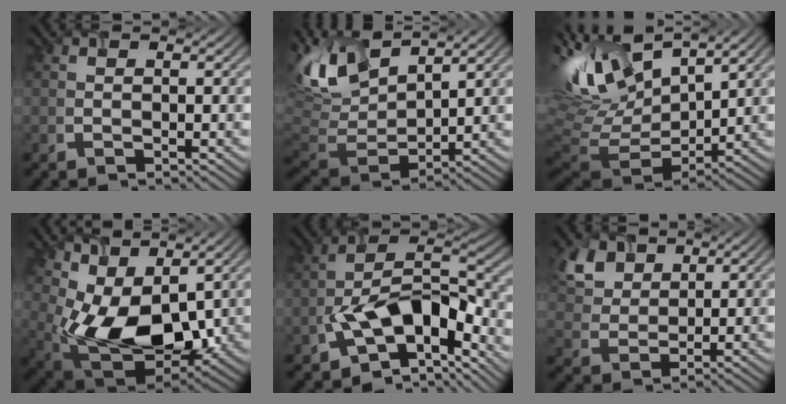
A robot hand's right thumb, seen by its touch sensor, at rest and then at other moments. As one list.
[{"total": 10.6, "force": [6.1, 4.5, 7.4], "torque": [-0.179, 0.008, 0.116]}, {"total": 14.2, "force": [5.0, 7.1, 11.2], "torque": [-0.248, -0.008, 0.114]}, {"total": 13.1, "force": [2.8, 7.5, 10.4], "torque": [-0.215, -0.025, 0.063]}, {"total": 12.3, "force": [-6.4, 5.6, 8.9], "torque": [-0.135, -0.005, -0.128]}, {"total": 7.0, "force": [4.1, 4.4, 3.6], "torque": [-0.105, 0.003, 0.085]}]